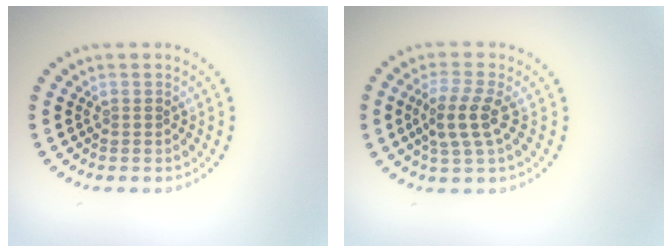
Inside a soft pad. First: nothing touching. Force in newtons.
{"total": 3.0, "press": 2.7, "slide": 1.4}